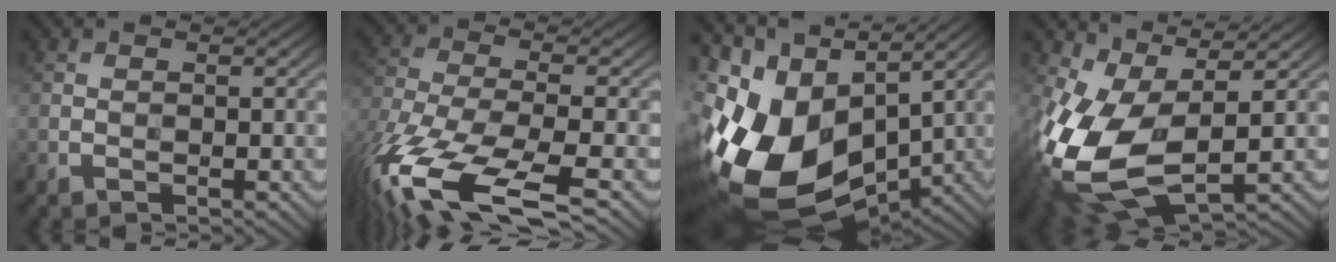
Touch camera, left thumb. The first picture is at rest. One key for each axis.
{"total": 14.4, "fx": -9.2, "fy": 4.8, "fz": 10.0, "tx": -0.249, "ty": -0.031, "tz": -0.160}
{"total": 18.8, "fx": -2.8, "fy": 11.1, "fz": 14.9, "tx": -0.312, "ty": -0.032, "tz": -0.027}
{"total": 15.1, "fx": -0.7, "fy": 8.5, "fz": 12.4, "tx": -0.296, "ty": -0.033, "tz": 0.001}